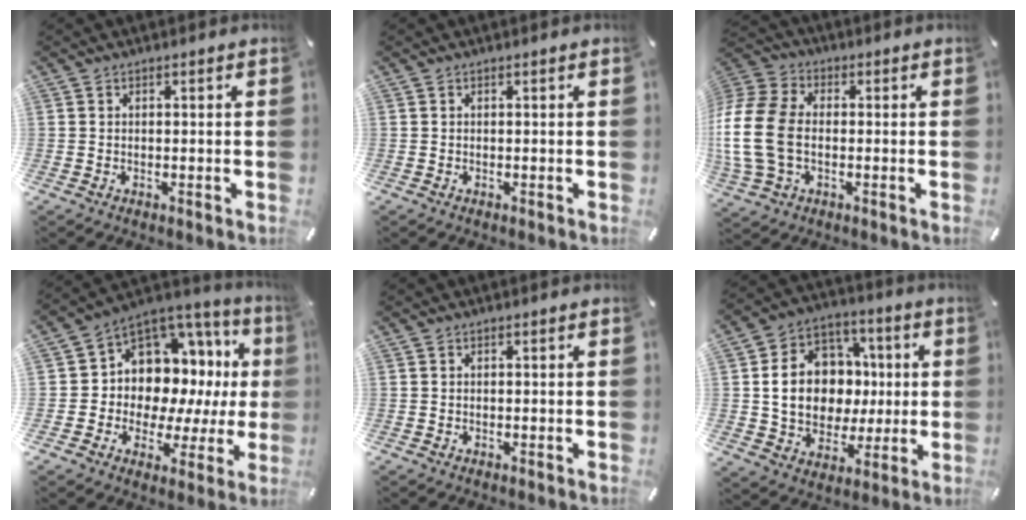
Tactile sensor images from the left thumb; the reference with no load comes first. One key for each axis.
{"total": 0.0}
{"total": 15.3, "fx": -1.8, "fy": 11.3, "fz": 10.1, "tx": -0.233, "ty": 0.017, "tz": -0.031}
{"total": 9.9, "fx": 3.2, "fy": 8.6, "fz": 3.9, "tx": -0.068, "ty": -0.062, "tz": 0.062}
{"total": 0.0}
{"total": 15.7, "fx": 0.5, "fy": 13.6, "fz": 8.0, "tx": -0.141, "ty": 0.008, "tz": 0.021}